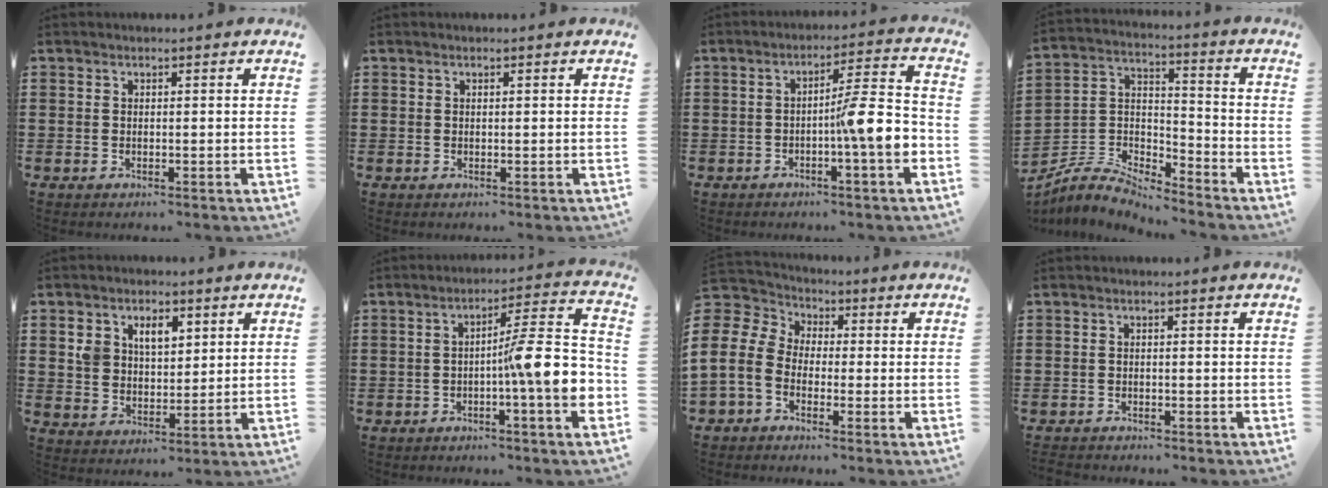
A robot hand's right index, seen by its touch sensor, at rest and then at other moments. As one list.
[{"total": 0.0}, {"total": 9.0, "force": [-2.2, 1.4, 8.6], "torque": [-0.127, 0.000, -0.040]}, {"total": 5.7, "force": [-5.4, 1.2, 1.3], "torque": [-0.041, -0.002, -0.112]}, {"total": 5.7, "force": [2.7, 3.9, 3.2], "torque": [-0.071, 0.015, 0.046]}, {"total": 10.8, "force": [-2.0, 1.6, 10.5], "torque": [-0.145, -0.014, -0.039]}, {"total": 8.3, "force": [-1.3, 6.8, 4.6], "torque": [-0.150, 0.001, -0.036]}, {"total": 1.1, "force": [-1.1, 0.1, -0.2], "torque": [0.000, 0.003, -0.025]}]